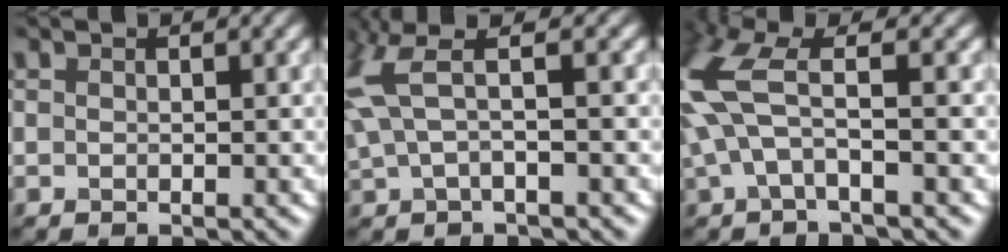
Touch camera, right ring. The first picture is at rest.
{"total": 3.5, "force": [1.2, 0.9, 3.2], "torque": [-0.077, 0.009, 0.021]}
{"total": 5.6, "force": [0.9, 1.9, 5.2], "torque": [-0.140, 0.005, 0.012]}